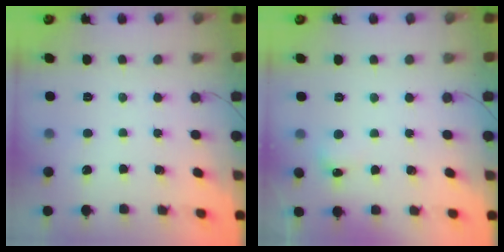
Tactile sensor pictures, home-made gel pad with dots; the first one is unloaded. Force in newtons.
{"total": 4.8, "press": 4.5, "slide": 1.4}